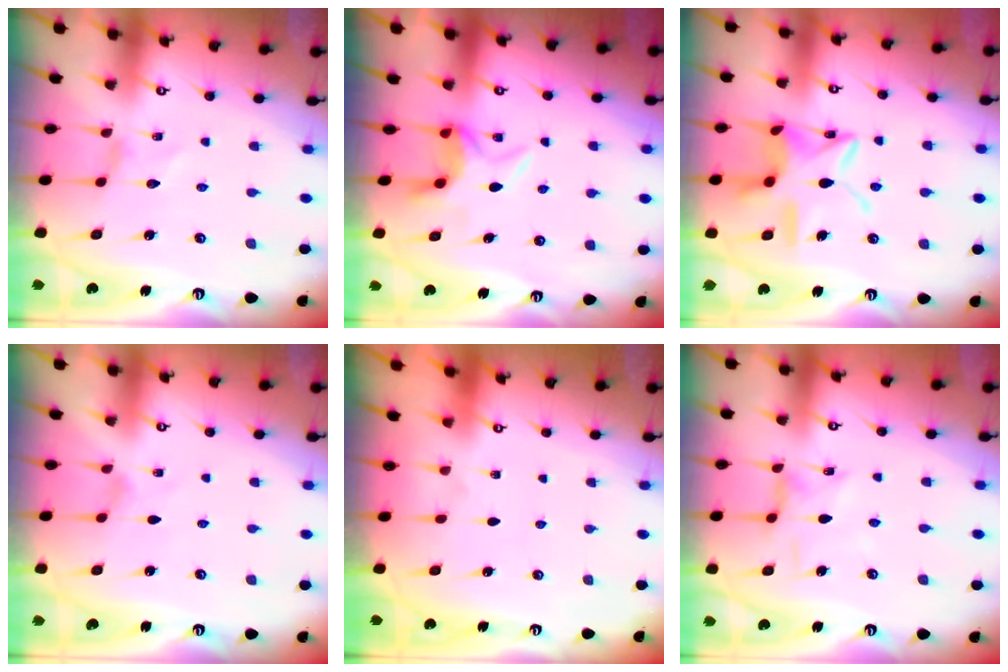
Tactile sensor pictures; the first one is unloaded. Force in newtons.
{"total": 5.5, "press": 5.4, "slide": 1.2}
{"total": 13.3, "press": 13.3, "slide": 1.0}
{"total": 0.0}
{"total": 0.0}
{"total": 2.4, "press": 2.4, "slide": 0.3}